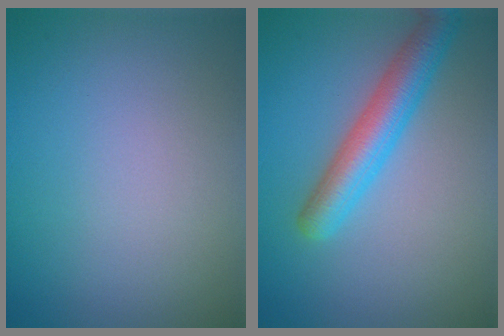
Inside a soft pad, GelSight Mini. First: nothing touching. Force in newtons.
{"total": 4.5, "press": 4.5, "slide": 0.2}